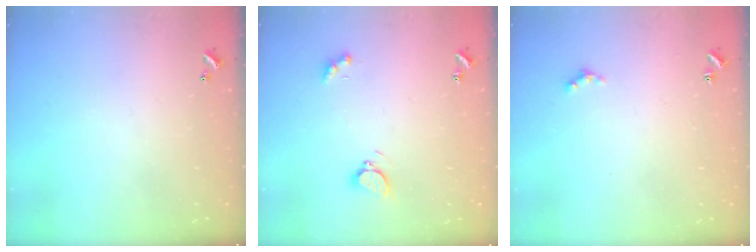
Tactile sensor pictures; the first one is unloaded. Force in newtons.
{"total": 3.2, "press": 3.1, "slide": 0.8}
{"total": 1.5, "press": 1.4, "slide": 0.3}